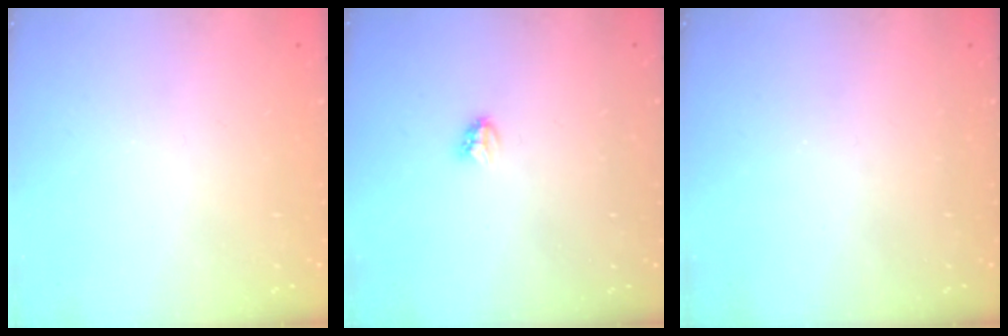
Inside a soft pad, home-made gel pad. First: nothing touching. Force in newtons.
{"total": 2.8, "press": 2.8, "slide": 0.3}
{"total": 0.0}